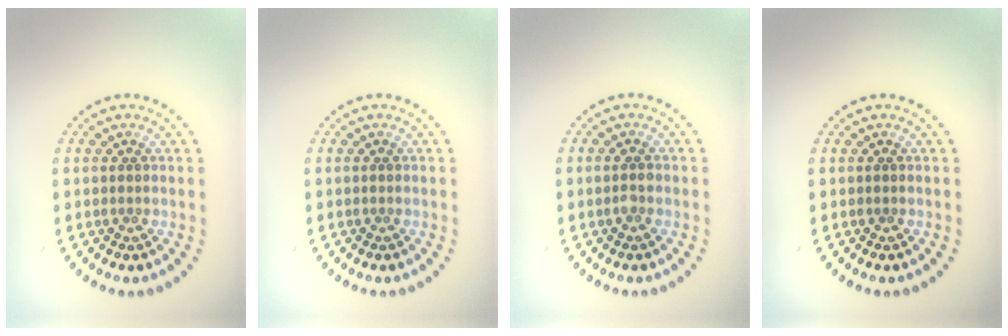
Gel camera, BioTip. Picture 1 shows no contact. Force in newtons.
{"total": 0.0}
{"total": 1.0, "press": 1.0, "slide": 0.1}
{"total": 0.0}